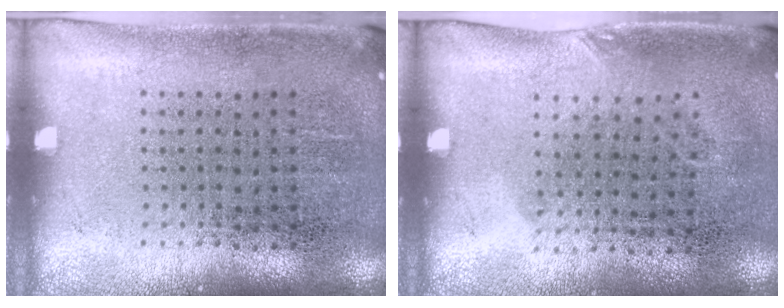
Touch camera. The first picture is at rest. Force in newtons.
{"total": 0.8, "press": 0.6, "slide": 0.5}